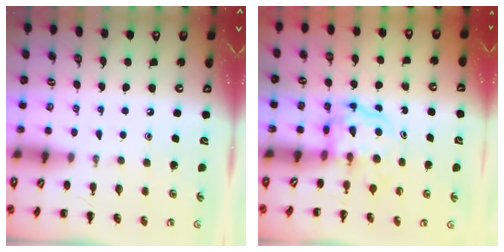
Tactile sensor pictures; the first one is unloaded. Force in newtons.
{"total": 4.0, "press": 4.0, "slide": 0.3}